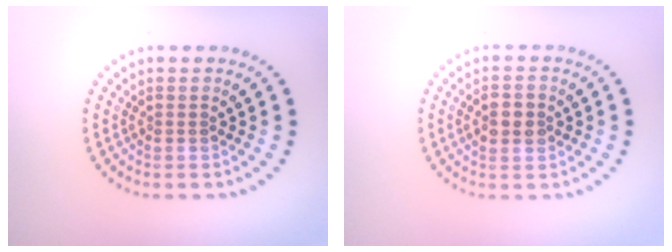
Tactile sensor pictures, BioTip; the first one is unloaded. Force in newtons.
{"total": 2.9, "press": 2.9, "slide": 0.2}